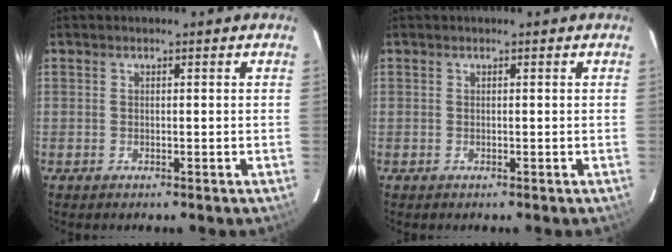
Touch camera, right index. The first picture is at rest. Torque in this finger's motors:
{"motor_torque": [-0.07, 0.04, -0.03, 0.00]}